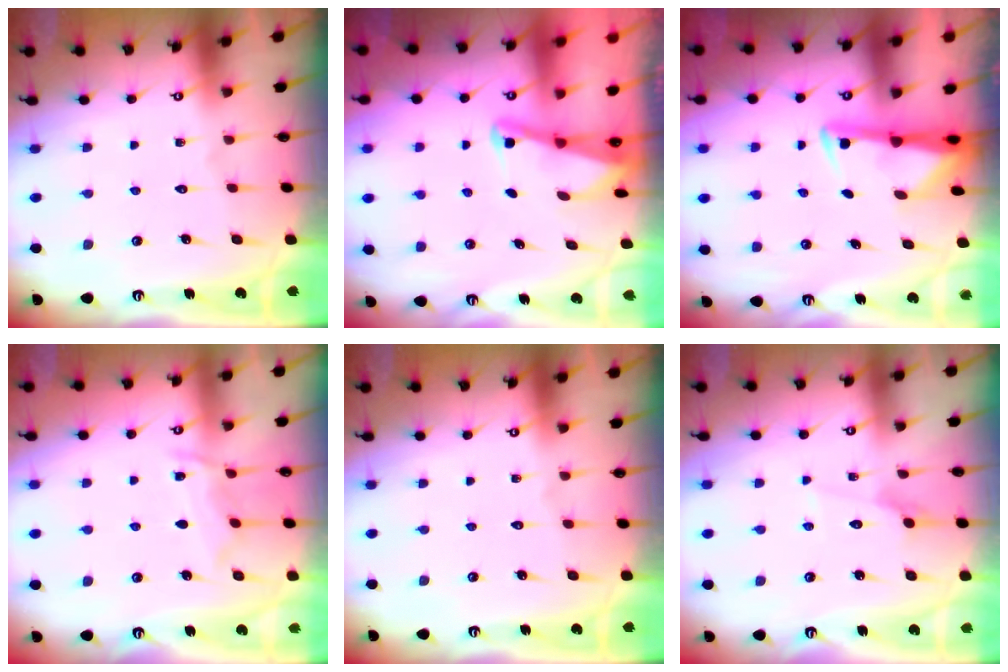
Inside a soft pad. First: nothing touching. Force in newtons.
{"total": 2.0, "press": 2.0, "slide": 0.4}
{"total": 3.0, "press": 2.9, "slide": 0.5}
{"total": 7.3, "press": 7.3, "slide": 0.7}
{"total": 0.0}
{"total": 3.3, "press": 3.3, "slide": 0.3}